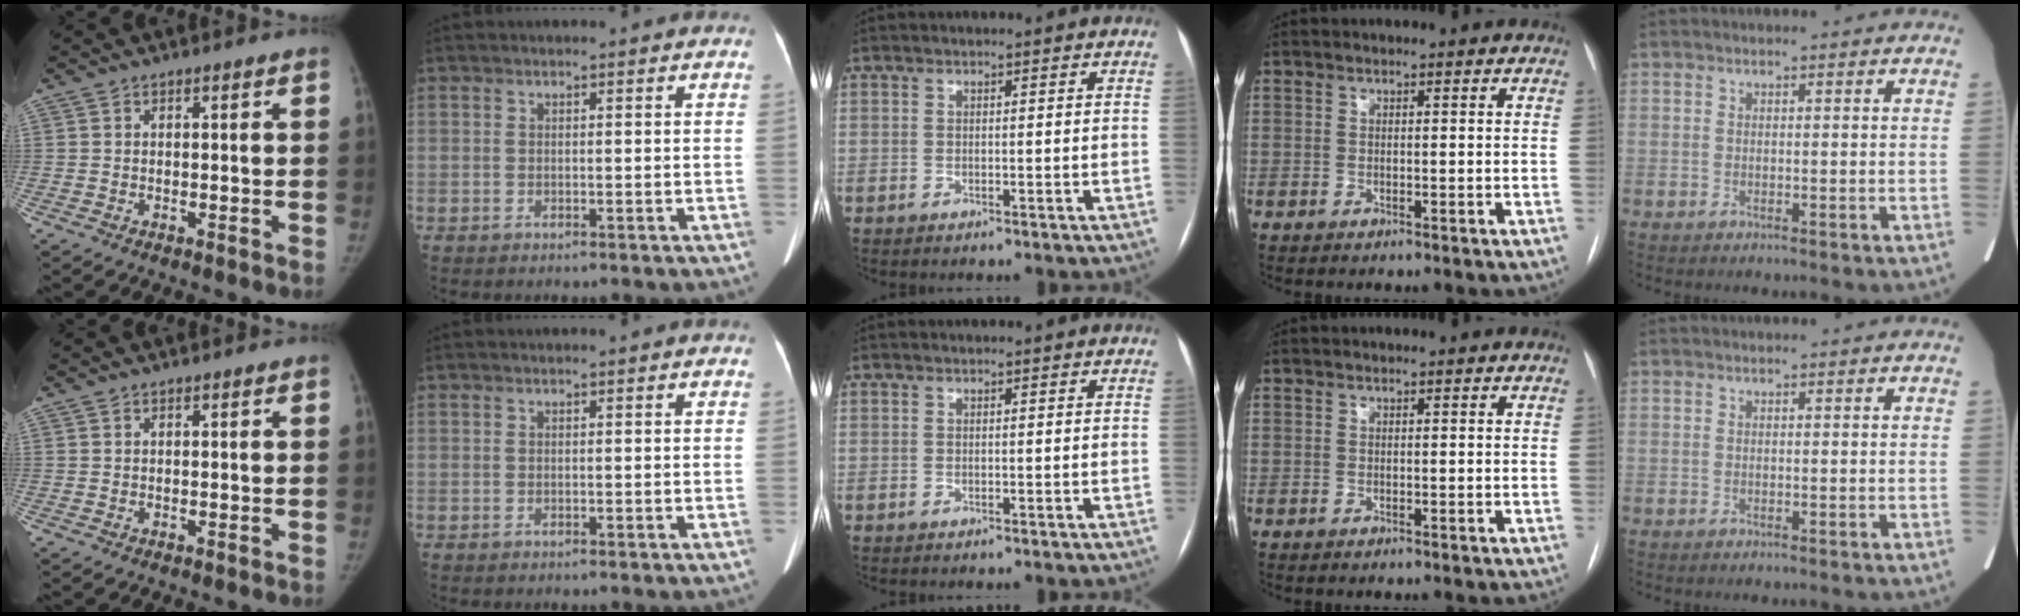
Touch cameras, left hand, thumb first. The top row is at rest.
{}